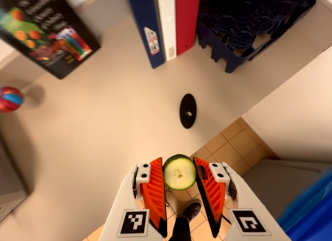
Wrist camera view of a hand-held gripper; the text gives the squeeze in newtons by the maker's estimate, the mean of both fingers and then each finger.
{"total": 5.9, "left": 5.6, "right": 6.2}